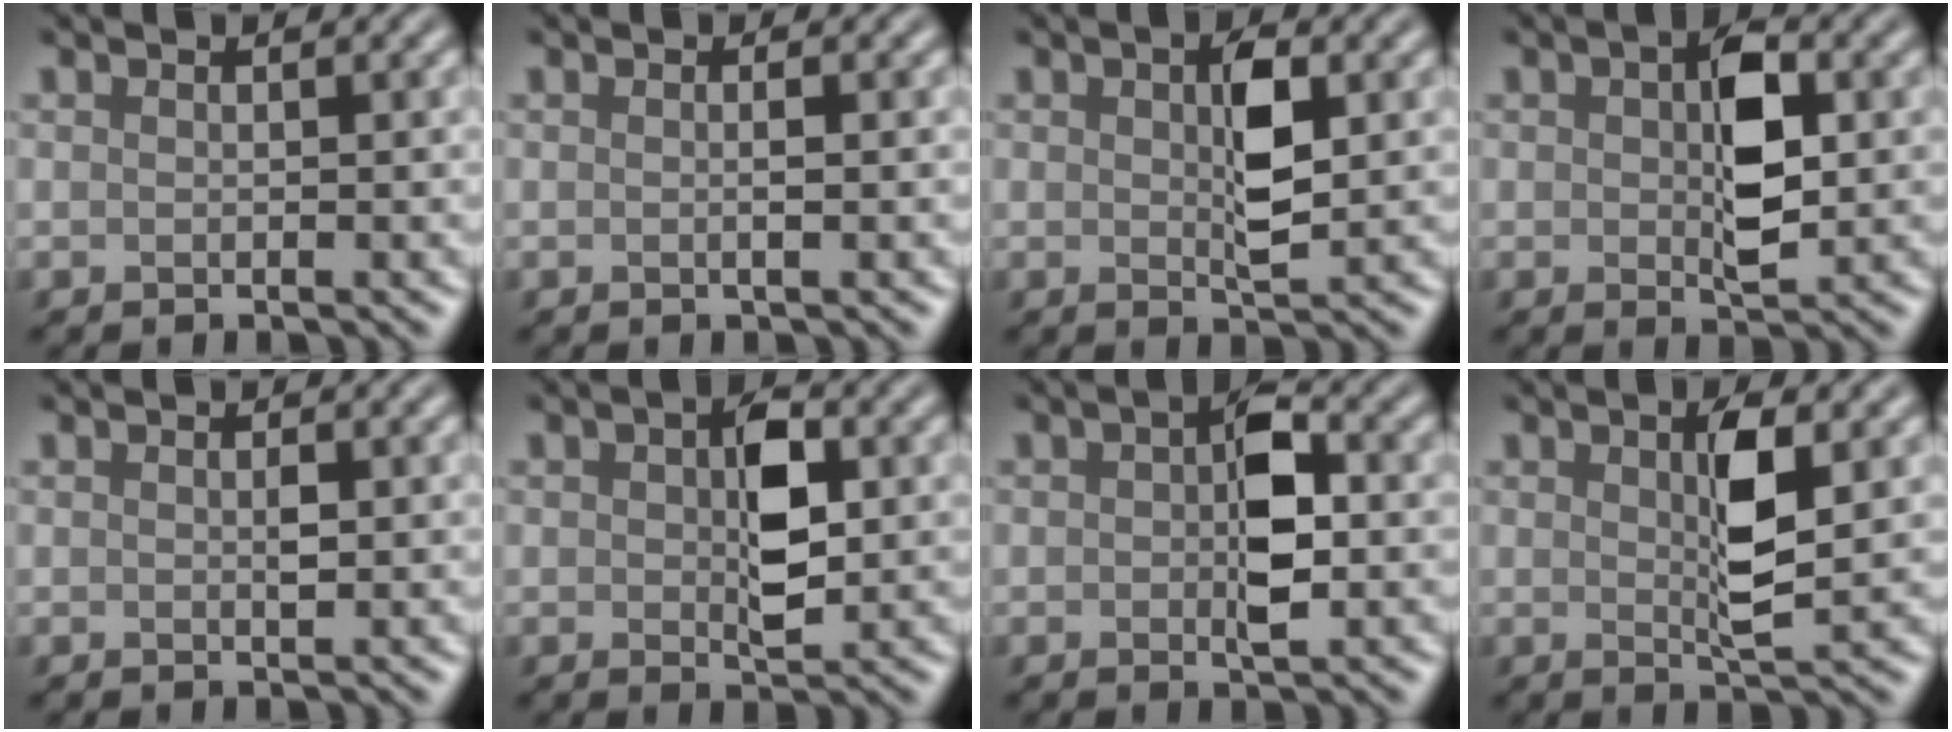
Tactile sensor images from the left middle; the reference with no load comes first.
{"total": 0.9, "force": [0.0, 0.1, 0.9], "torque": [-0.016, 0.000, -0.001]}
{"total": 3.7, "force": [0.5, 1.5, 3.3], "torque": [-0.060, -0.002, 0.010]}
{"total": 5.0, "force": [0.3, 2.5, 4.4], "torque": [-0.074, 0.000, 0.007]}
{"total": 0.8, "force": [0.1, 0.3, 0.7], "torque": [-0.013, -0.001, 0.001]}
{"total": 4.5, "force": [0.3, 2.3, 3.9], "torque": [-0.066, -0.001, 0.006]}
{"total": 4.7, "force": [0.0, 2.1, 4.2], "torque": [-0.064, 0.003, -0.002]}
{"total": 3.9, "force": [0.8, 1.0, 3.7], "torque": [-0.067, -0.004, 0.014]}